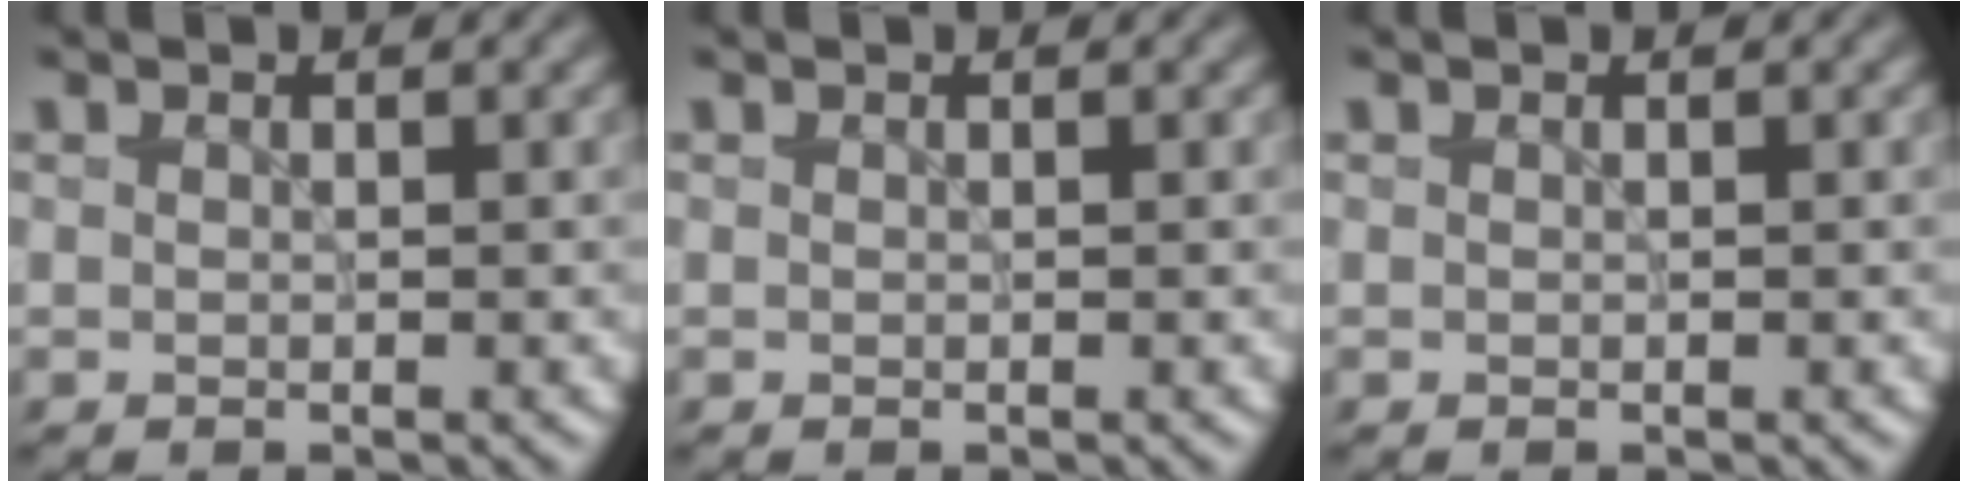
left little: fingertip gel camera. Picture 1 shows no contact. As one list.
[{"total": 0.0}, {"total": 0.0}]